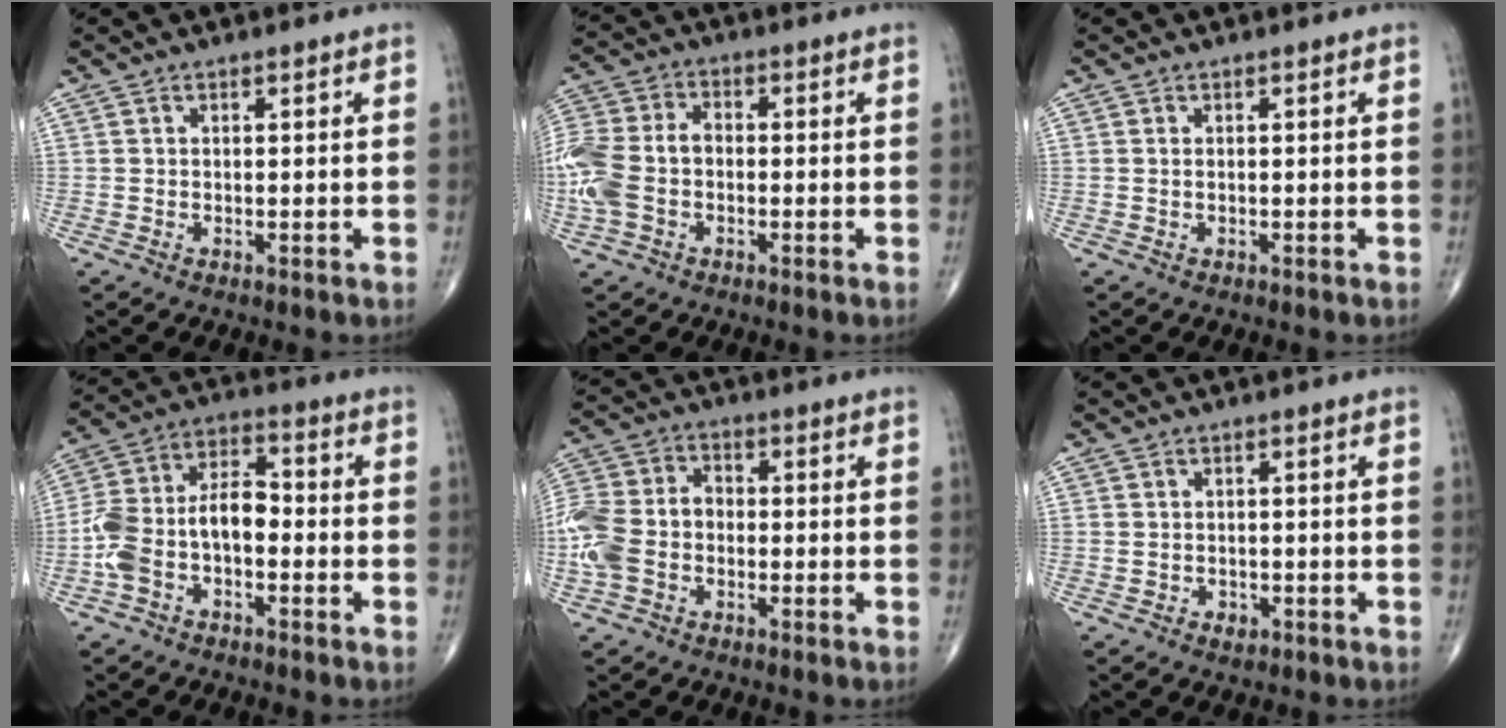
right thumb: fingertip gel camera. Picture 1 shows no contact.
{"total": 12.6, "force": [-2.2, 9.0, 8.5], "torque": [-0.202, 0.030, -0.049]}
{"total": 0.0}
{"total": 12.1, "force": [-2.9, 6.9, 9.5], "torque": [-0.186, 0.051, -0.063]}
{"total": 11.5, "force": [-2.5, 8.5, 7.3], "torque": [-0.162, 0.033, -0.058]}
{"total": 1.6, "force": [-0.7, 1.3, 0.6], "torque": [-0.005, 0.003, -0.007]}